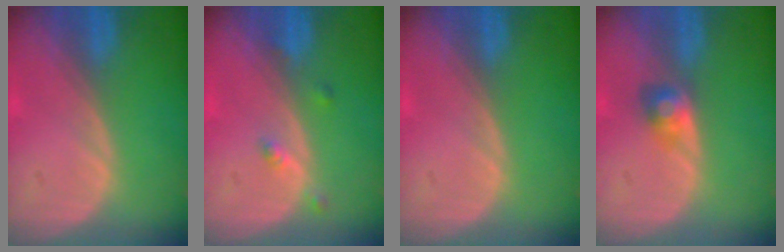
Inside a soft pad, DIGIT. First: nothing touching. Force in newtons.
{"total": 2.2, "press": 1.8, "slide": 1.3}
{"total": 0.0}
{"total": 2.7, "press": 2.7, "slide": 0.1}